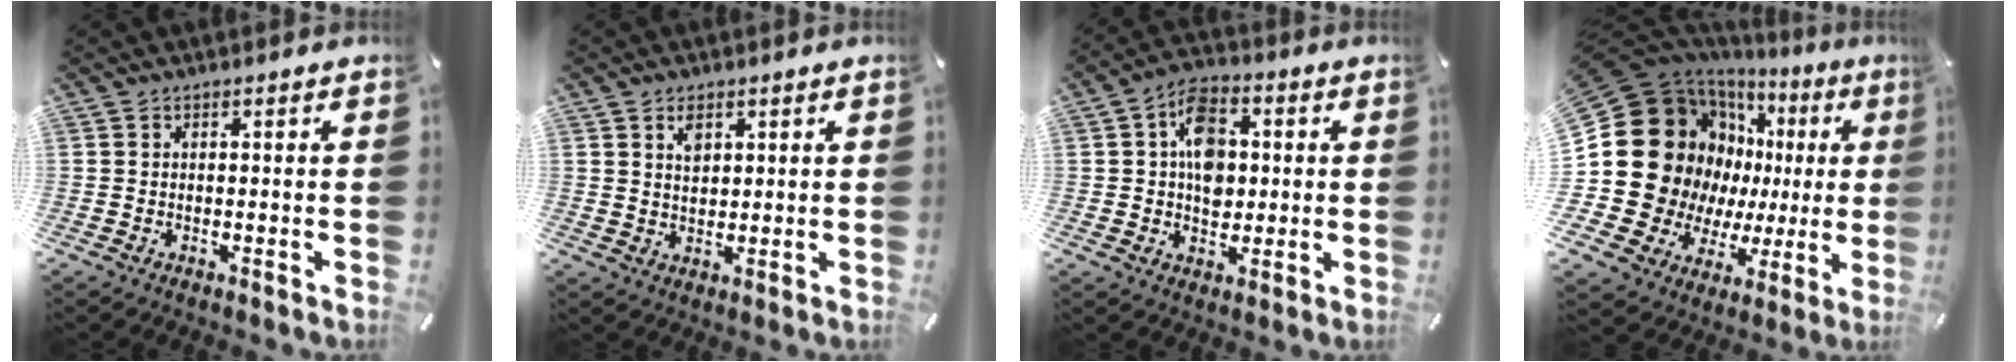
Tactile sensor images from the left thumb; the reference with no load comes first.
{"total": 3.5, "force": [1.8, 2.5, 1.6], "torque": [-0.013, -0.007, 0.028]}
{"total": 10.5, "force": [1.1, 7.8, 6.9], "torque": [-0.101, 0.006, 0.019]}
{"total": 24.9, "force": [4.0, 19.6, 14.8], "torque": [-0.283, -0.042, 0.103]}